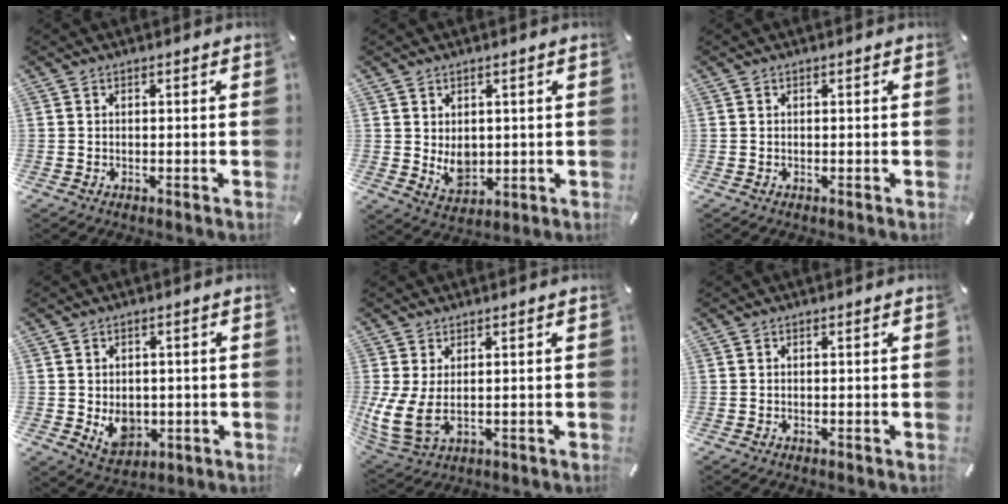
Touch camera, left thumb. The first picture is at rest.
{"total": 5.6, "force": [0.8, 4.7, 3.0], "torque": [-0.033, -0.013, 0.018]}
{"total": 0.0}
{"total": 6.6, "force": [-0.8, 5.7, 3.4], "torque": [-0.043, -0.002, -0.012]}
{"total": 8.5, "force": [1.0, 4.8, 6.9], "torque": [-0.166, -0.016, 0.022]}
{"total": 0.0}